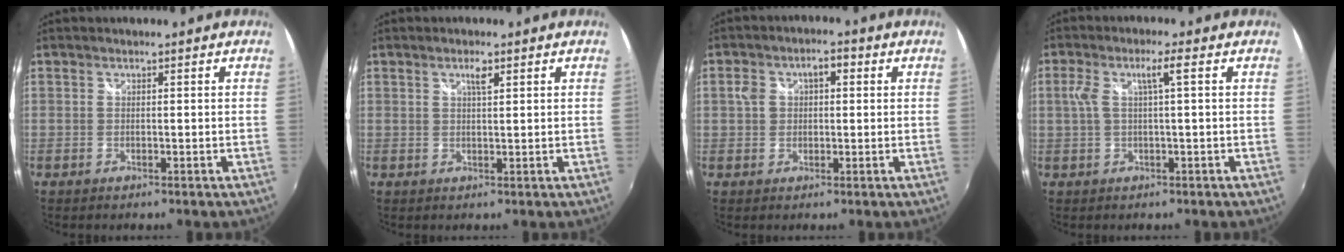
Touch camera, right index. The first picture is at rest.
{"total": 2.1, "force": [1.2, 0.4, 1.6], "torque": [-0.027, 0.002, 0.019]}
{"total": 5.0, "force": [1.0, 3.6, 3.4], "torque": [-0.060, 0.019, 0.015]}
{"total": 4.6, "force": [0.9, 0.1, 4.5], "torque": [-0.090, 0.005, 0.022]}